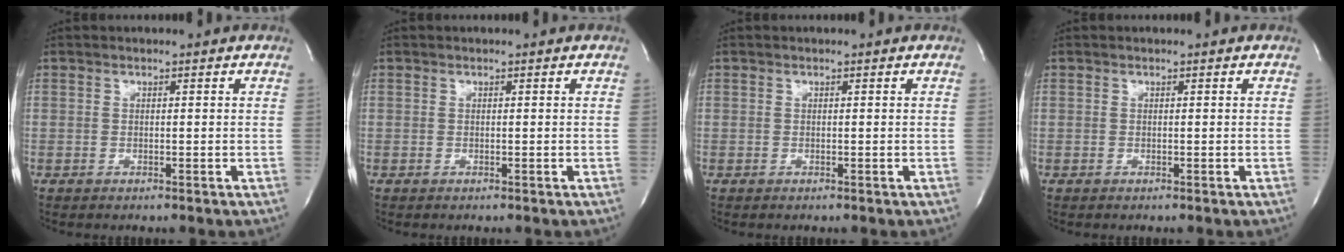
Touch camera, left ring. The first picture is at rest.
{"total": 0.0}
{"total": 0.0}
{"total": 0.0}